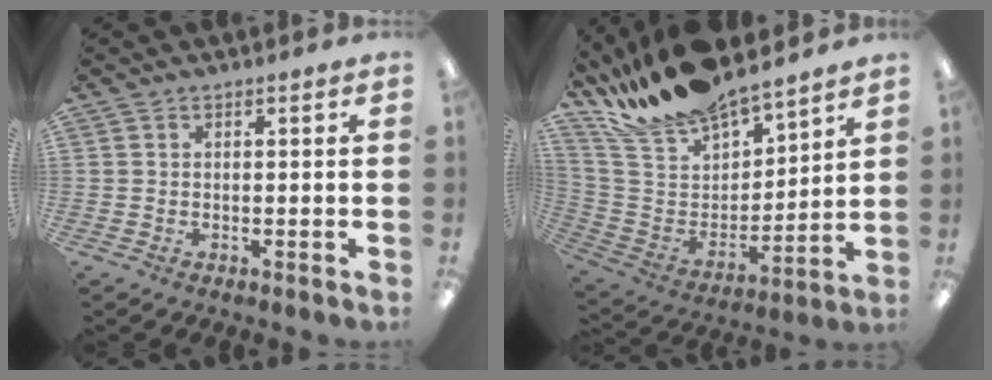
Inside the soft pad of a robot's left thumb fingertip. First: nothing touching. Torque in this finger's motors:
{"motor_torque": [0.55, 0.07, 0.76, -2.00, 0.16]}